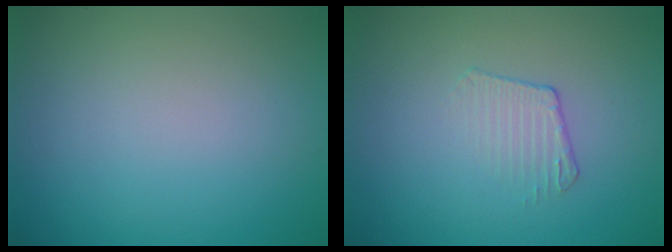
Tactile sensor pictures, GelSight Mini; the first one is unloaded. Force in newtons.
{"total": 1.5, "press": 0.7, "slide": 1.4}